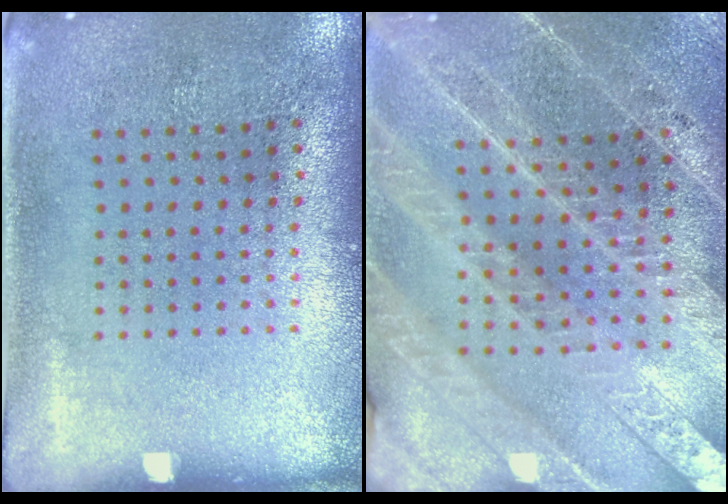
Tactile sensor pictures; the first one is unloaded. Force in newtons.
{"total": 4.0, "press": 3.7, "slide": 1.5}